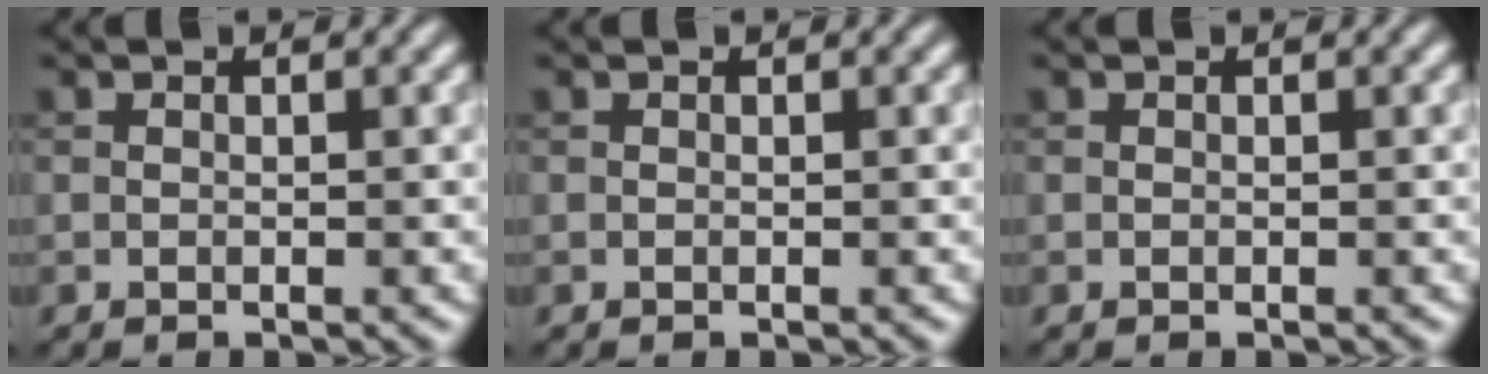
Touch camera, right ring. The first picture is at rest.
{"total": 0.0}
{"total": 0.0}